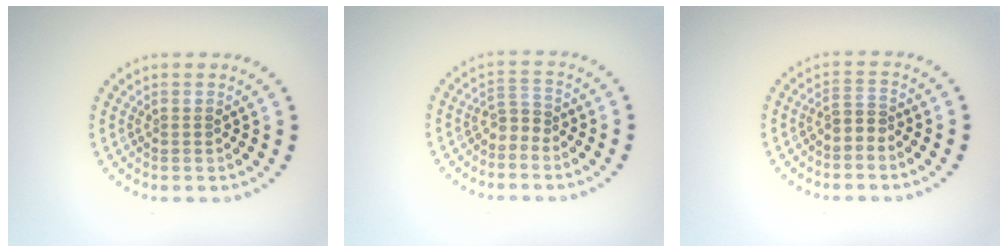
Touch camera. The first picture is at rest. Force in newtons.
{"total": 1.6, "press": 1.1, "slide": 1.2}
{"total": 1.6, "press": 1.2, "slide": 1.1}